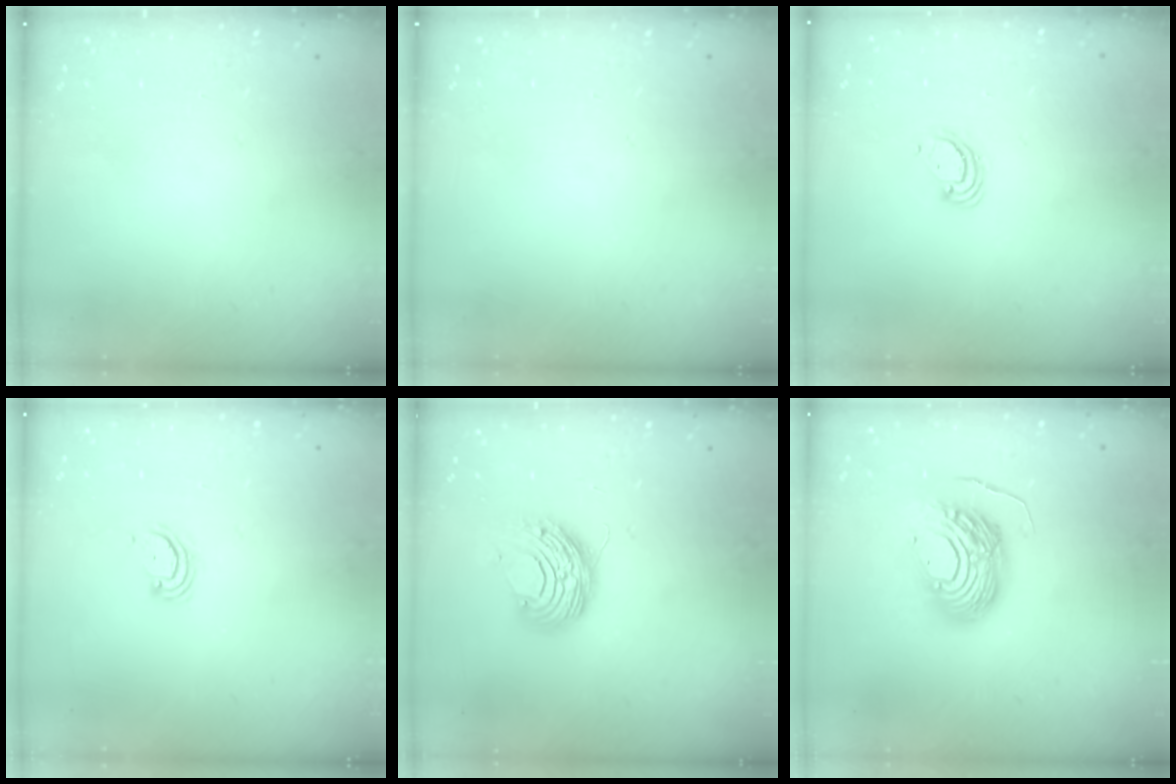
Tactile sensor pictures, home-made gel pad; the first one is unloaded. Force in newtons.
{"total": 0.0}
{"total": 3.8, "press": 3.8, "slide": 0.1}
{"total": 3.1, "press": 3.1, "slide": 0.5}
{"total": 8.8, "press": 8.8, "slide": 0.3}
{"total": 13.0, "press": 13.0, "slide": 1.1}